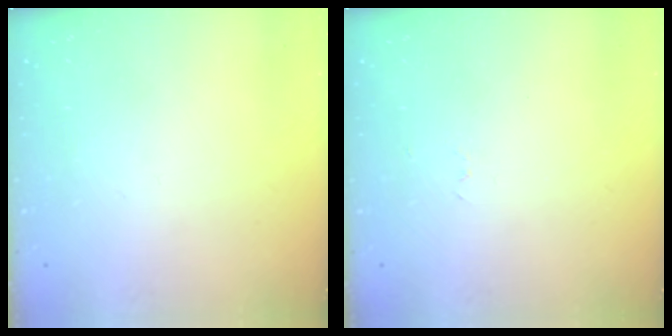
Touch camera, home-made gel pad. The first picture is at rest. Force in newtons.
{"total": 2.6, "press": 2.6, "slide": 0.4}